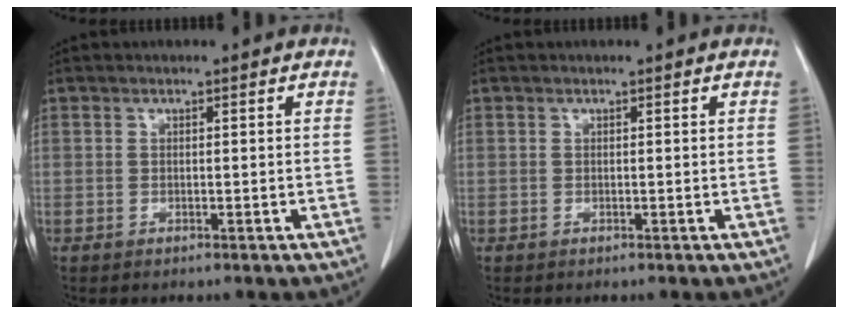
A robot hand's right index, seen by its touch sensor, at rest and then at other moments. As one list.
[{"total": 0.0}]